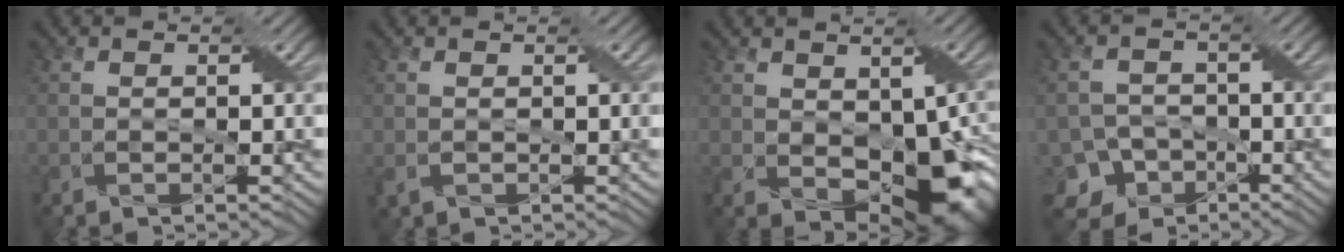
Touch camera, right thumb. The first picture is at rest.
{"total": 1.2, "force": [0.0, 0.9, 0.8], "torque": [-0.023, -0.002, 0.003]}
{"total": 9.7, "force": [-0.8, 5.9, 7.7], "torque": [-0.113, -0.024, 0.000]}
{"total": 7.7, "force": [-4.9, 5.7, 1.4], "torque": [-0.025, -0.014, -0.087]}